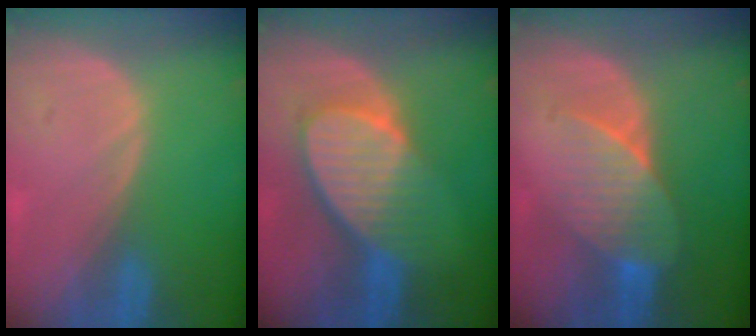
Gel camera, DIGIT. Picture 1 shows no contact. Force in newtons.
{"total": 8.8, "press": 8.0, "slide": 3.7}
{"total": 7.2, "press": 6.6, "slide": 2.9}